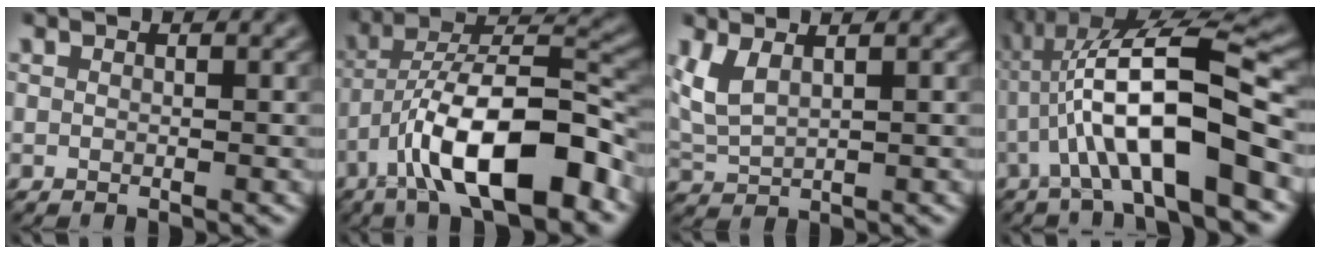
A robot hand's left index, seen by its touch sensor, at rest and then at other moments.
{"total": 12.2, "force": [-6.0, 3.9, 9.9], "torque": [-0.162, 0.016, -0.103]}
{"total": 2.9, "force": [1.5, 1.1, 2.3], "torque": [-0.065, 0.005, 0.034]}
{"total": 10.5, "force": [-2.7, 2.2, 10.0], "torque": [-0.172, 0.022, -0.048]}